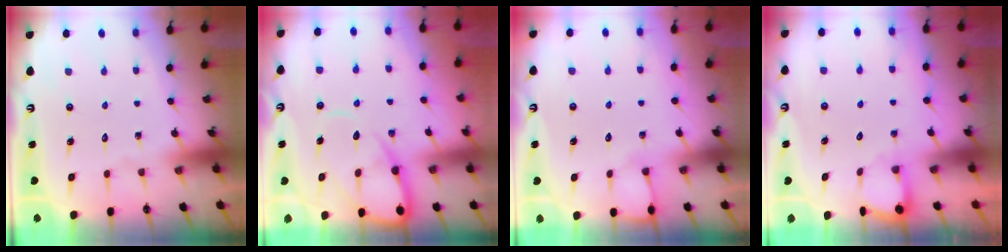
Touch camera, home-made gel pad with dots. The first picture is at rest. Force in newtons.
{"total": 10.1, "press": 10.1, "slide": 1.0}
{"total": 2.9, "press": 2.9, "slide": 0.5}
{"total": 1.8, "press": 1.8, "slide": 0.1}